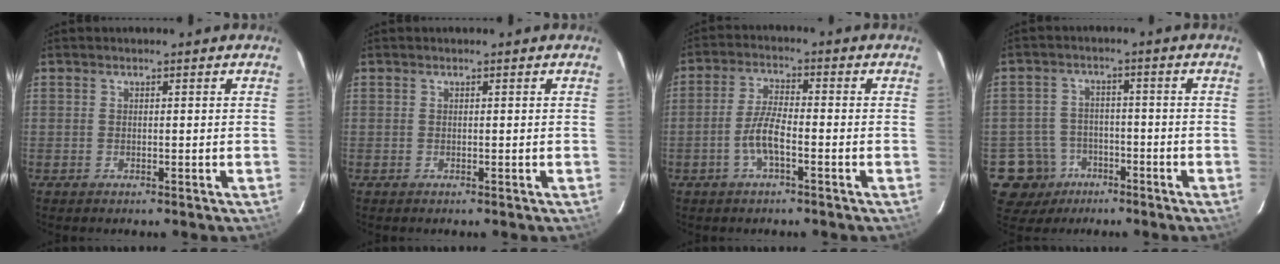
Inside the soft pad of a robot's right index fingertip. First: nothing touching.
{"total": 0.0}
{"total": 5.5, "force": [-2.3, 1.3, 4.8], "torque": [-0.103, 0.004, -0.046]}
{"total": 8.2, "force": [-4.2, 7.0, 0.8], "torque": [-0.038, 0.030, -0.061]}